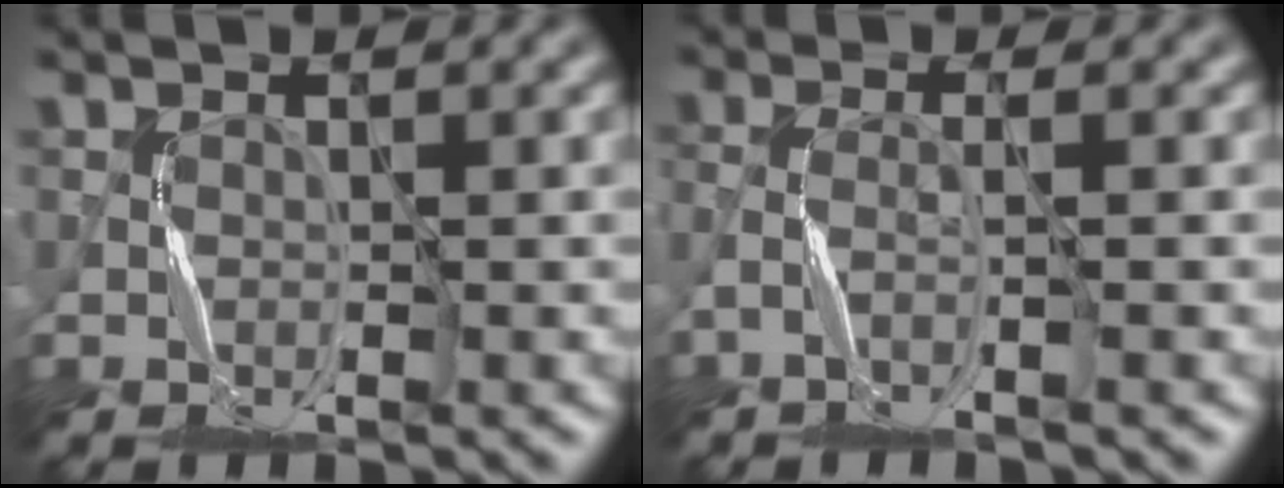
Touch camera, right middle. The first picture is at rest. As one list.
[{"total": 2.0, "force": [-1.1, 0.3, 1.7], "torque": [-0.038, -0.002, -0.033]}]